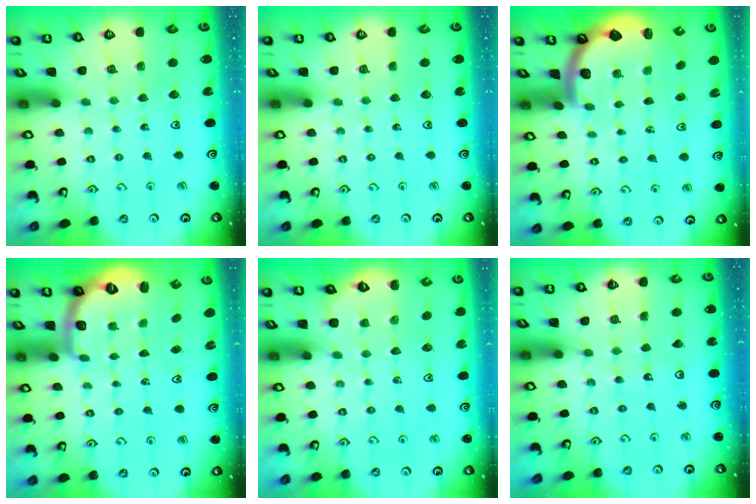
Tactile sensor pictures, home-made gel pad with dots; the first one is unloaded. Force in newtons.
{"total": 0.0}
{"total": 2.5, "press": 2.5, "slide": 0.4}
{"total": 2.7, "press": 1.6, "slide": 2.2}
{"total": 2.8, "press": 2.2, "slide": 1.8}
{"total": 3.5, "press": 3.5, "slide": 0.4}